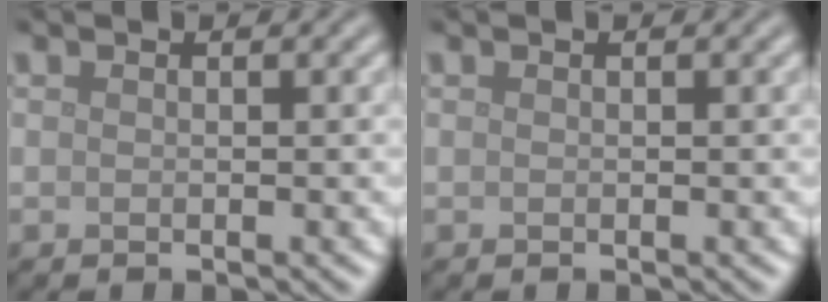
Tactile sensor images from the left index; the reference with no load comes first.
{"total": 0.0}